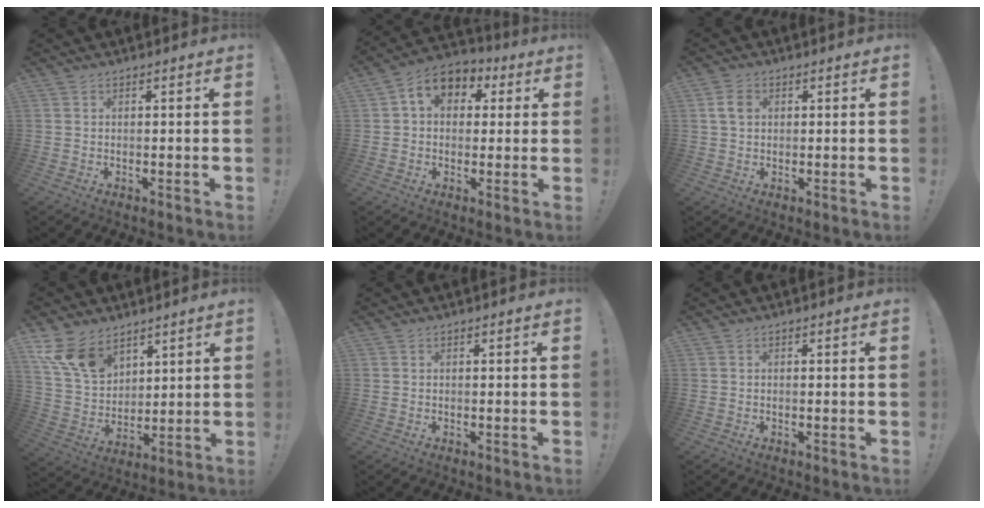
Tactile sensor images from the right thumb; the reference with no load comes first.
{"total": 8.8, "force": [2.4, 6.7, 5.0], "torque": [-0.075, 0.004, 0.049]}
{"total": 4.3, "force": [0.9, 3.0, 2.9], "torque": [-0.042, 0.003, 0.017]}
{"total": 14.2, "force": [9.1, 8.7, 6.6], "torque": [-0.142, -0.043, 0.182]}
{"total": 0.0}
{"total": 0.0}